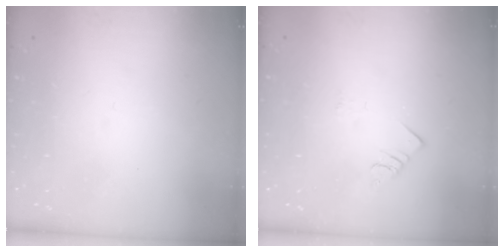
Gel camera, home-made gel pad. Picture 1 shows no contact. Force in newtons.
{"total": 1.8, "press": 1.8, "slide": 0.3}